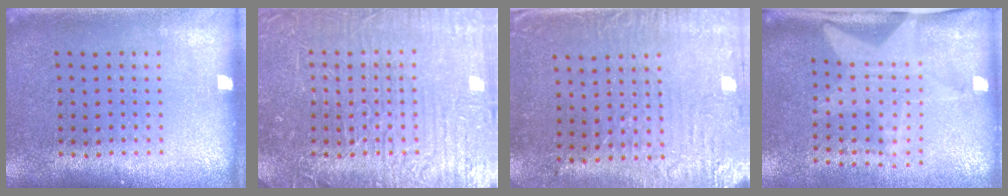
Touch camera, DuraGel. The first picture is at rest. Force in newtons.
{"total": 5.0, "press": 5.0, "slide": 0.6}
{"total": 3.1, "press": 2.5, "slide": 1.8}
{"total": 2.0, "press": 1.5, "slide": 1.3}